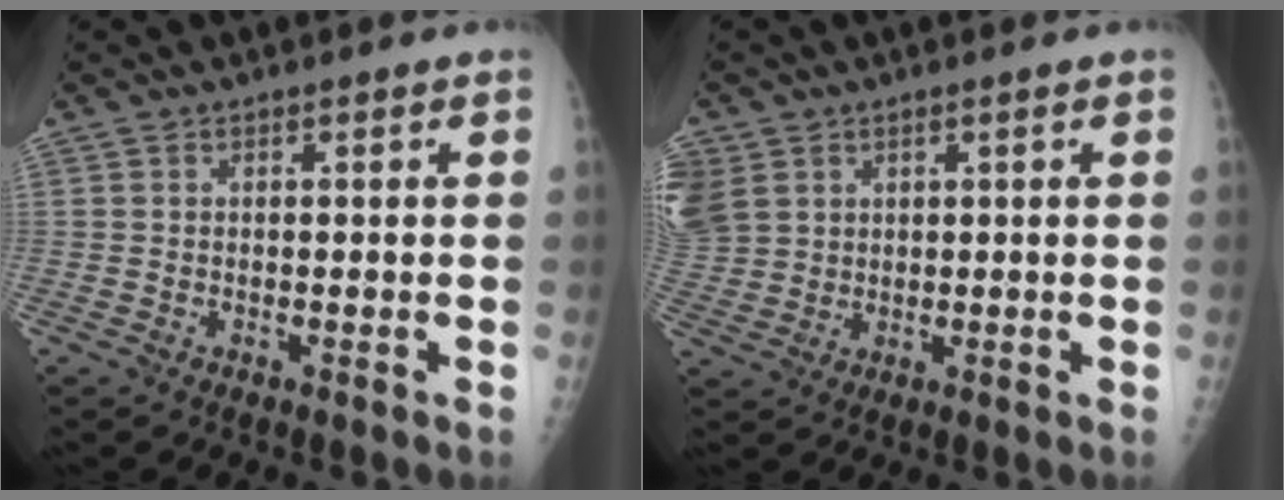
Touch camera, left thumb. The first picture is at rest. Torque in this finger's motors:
{"motor_torque": [0.77, 0.74, 1.84, -0.93, 0.75]}